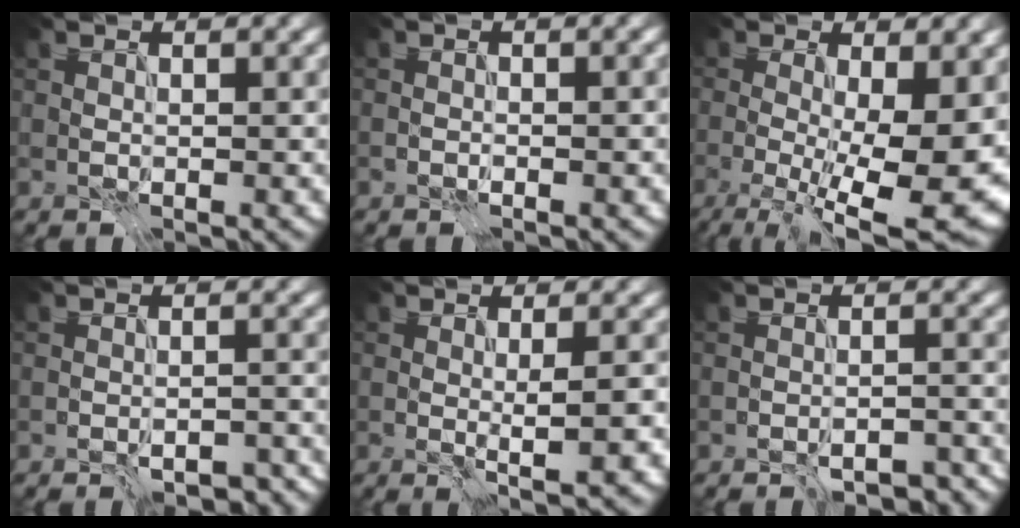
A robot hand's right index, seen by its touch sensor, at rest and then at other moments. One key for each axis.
{"total": 0.9, "fx": -0.3, "fy": 0.1, "fz": 0.9, "tx": -0.004, "ty": 0.004, "tz": -0.006}
{"total": 11.8, "fx": -1.9, "fy": 3.8, "fz": 11.0, "tx": -0.147, "ty": -0.010, "tz": -0.021}
{"total": 2.5, "fx": -1.9, "fy": 0.7, "fz": 1.5, "tx": -0.007, "ty": 0.001, "tz": -0.021}
{"total": 2.7, "fx": -0.5, "fy": 0.5, "fz": 2.6, "tx": -0.036, "ty": -0.004, "tz": -0.006}
{"total": 3.0, "fx": -2.6, "fy": 0.7, "fz": 1.5, "tx": -0.006, "ty": 0.000, "tz": -0.032}